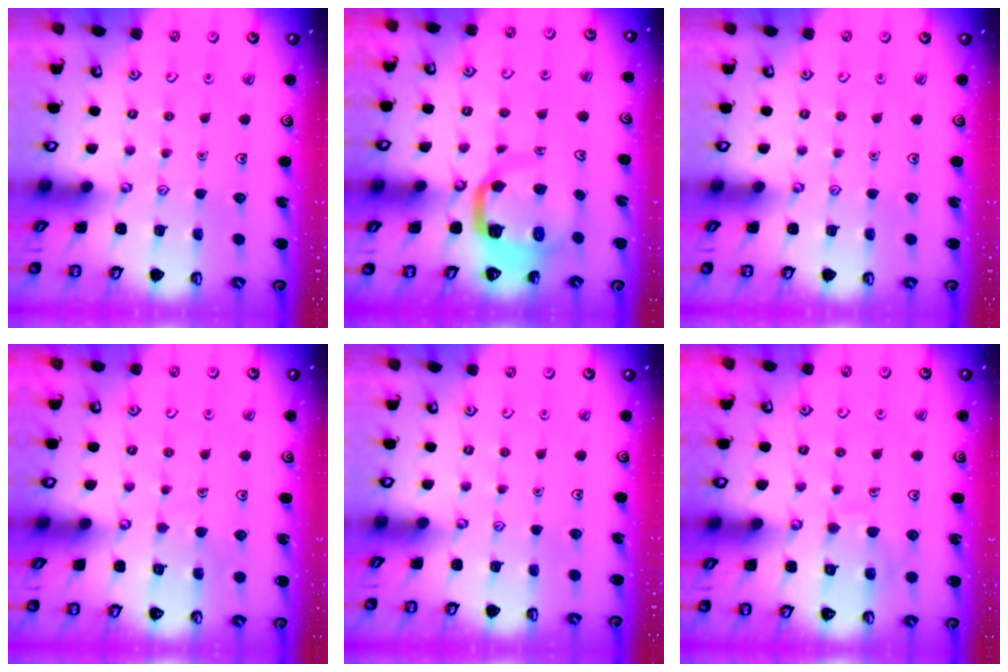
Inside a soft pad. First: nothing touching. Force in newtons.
{"total": 9.2, "press": 9.1, "slide": 1.2}
{"total": 0.0}
{"total": 5.1, "press": 5.1, "slide": 0.4}
{"total": 0.0}
{"total": 8.0, "press": 8.0, "slide": 0.8}